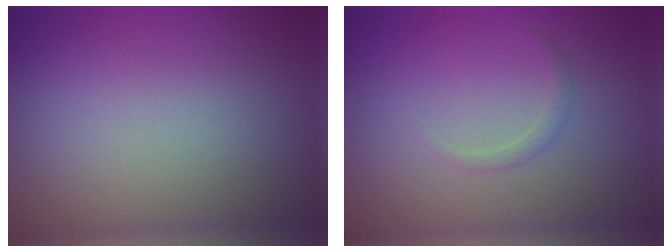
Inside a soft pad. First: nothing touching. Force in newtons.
{"total": 0.9, "press": 0.9, "slide": 0.1}